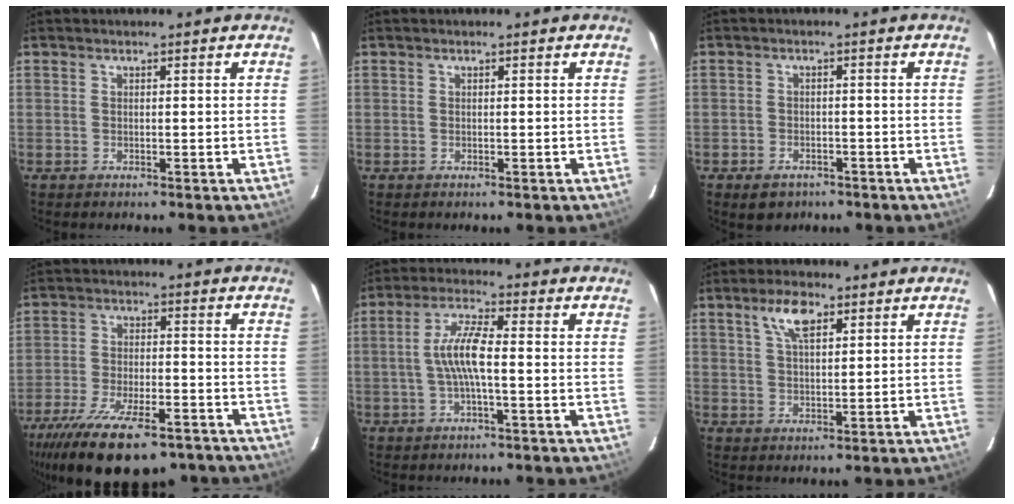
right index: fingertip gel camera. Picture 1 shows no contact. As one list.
[{"total": 0.0}, {"total": 4.6, "force": [-3.0, 3.2, 1.4], "torque": [-0.037, 0.003, -0.040]}, {"total": 20.9, "force": [-15.1, 7.4, 12.4], "torque": [-0.243, -0.043, -0.230]}, {"total": 7.2, "force": [-0.9, 1.2, 7.0], "torque": [-0.143, 0.008, -0.017]}, {"total": 5.7, "force": [3.1, 2.3, 4.3], "torque": [-0.078, 0.011, 0.058]}]